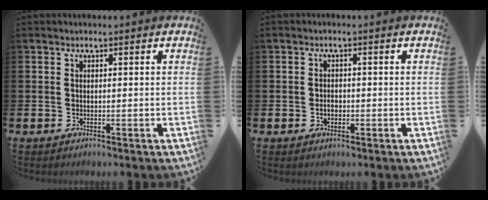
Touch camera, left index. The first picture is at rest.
{"total": 1.6, "force": [-0.4, 1.2, 1.1], "torque": [-0.008, 0.001, -0.012]}